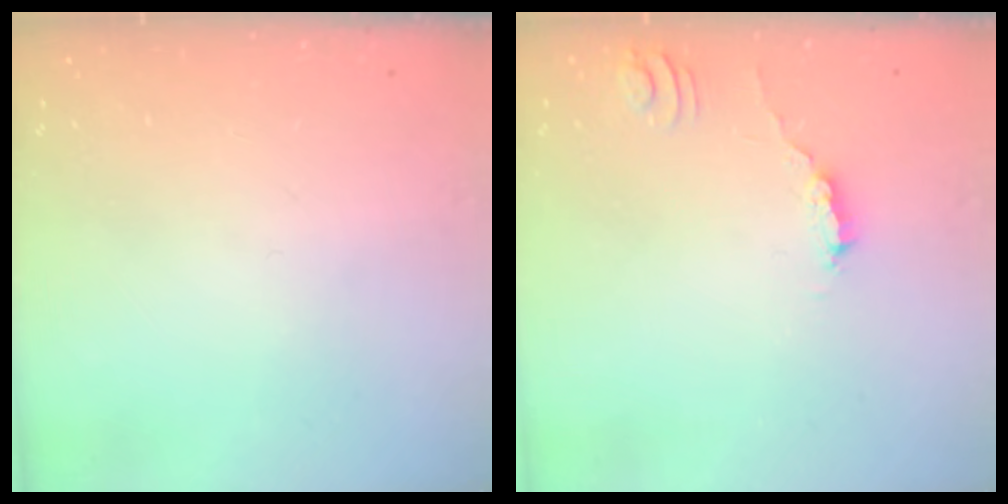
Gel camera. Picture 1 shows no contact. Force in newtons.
{"total": 2.9, "press": 2.8, "slide": 0.4}